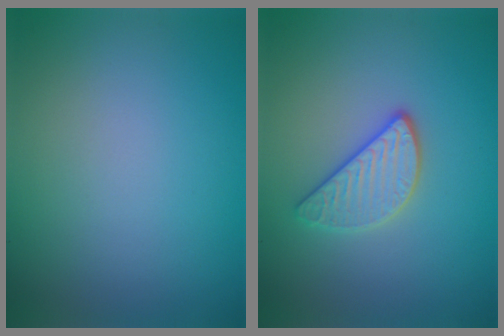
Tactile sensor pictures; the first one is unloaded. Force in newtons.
{"total": 2.9, "press": 2.7, "slide": 1.2}